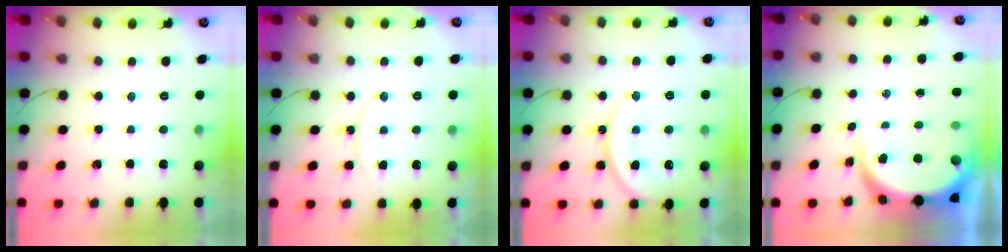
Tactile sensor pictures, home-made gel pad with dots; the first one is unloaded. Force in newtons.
{"total": 10.4, "press": 10.4, "slide": 0.8}
{"total": 15.0, "press": 14.9, "slide": 1.7}
{"total": 8.8, "press": 8.7, "slide": 0.8}